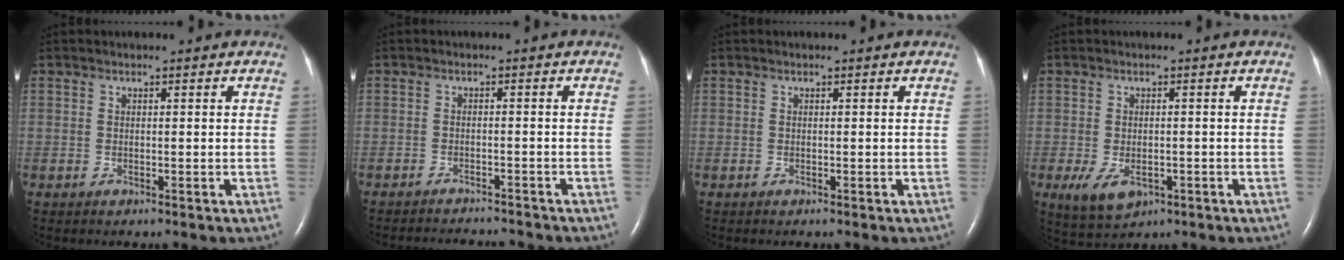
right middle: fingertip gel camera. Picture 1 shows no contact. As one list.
[{"total": 8.1, "force": [-7.9, 0.9, 1.7], "torque": [-0.024, -0.006, -0.103]}, {"total": 0.0}, {"total": 5.1, "force": [-2.1, 2.9, 3.6], "torque": [-0.074, -0.008, -0.024]}]